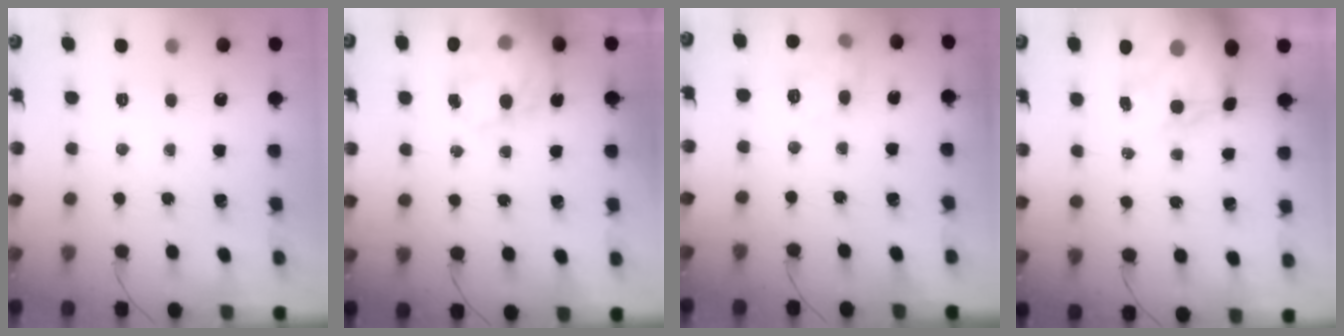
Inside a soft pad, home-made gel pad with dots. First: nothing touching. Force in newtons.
{"total": 18.1, "press": 17.6, "slide": 4.0}
{"total": 9.9, "press": 9.9, "slide": 0.4}
{"total": 13.0, "press": 12.5, "slide": 3.6}